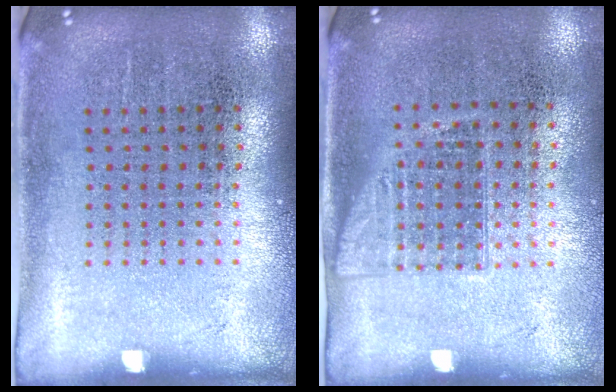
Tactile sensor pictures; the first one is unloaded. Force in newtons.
{"total": 1.1, "press": 1.0, "slide": 0.6}